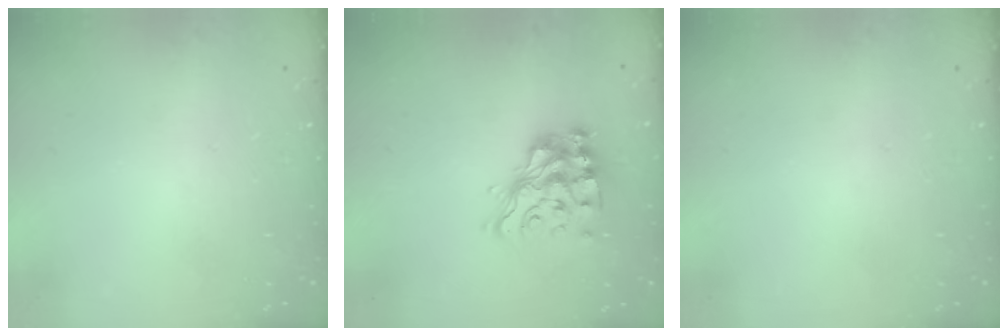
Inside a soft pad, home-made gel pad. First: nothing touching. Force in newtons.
{"total": 14.6, "press": 14.4, "slide": 2.0}
{"total": 0.0}